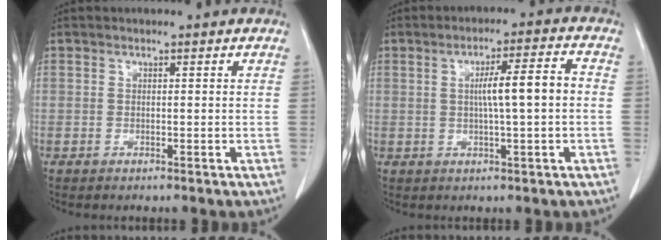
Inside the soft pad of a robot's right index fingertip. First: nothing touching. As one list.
[{"total": 6.6, "force": [0.0, 0.3, 6.6], "torque": [-0.106, 0.012, 0.001]}]